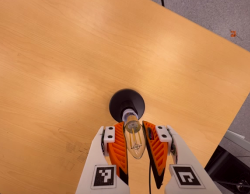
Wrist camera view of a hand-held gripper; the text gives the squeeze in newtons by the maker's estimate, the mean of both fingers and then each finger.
{"total": 19.9, "left": 21.4, "right": 18.3}